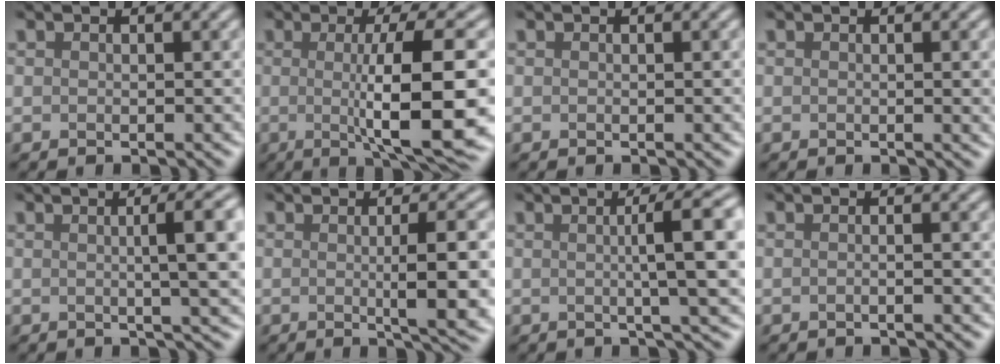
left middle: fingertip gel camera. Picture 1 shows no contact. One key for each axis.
{"total": 11.2, "fx": -0.8, "fy": 2.4, "fz": 10.9, "tx": -0.138, "ty": -0.009, "tz": -0.009}
{"total": 0.6, "fx": 0.0, "fy": 0.2, "fz": 0.6, "tx": -0.004, "ty": 0.001, "tz": -0.002}
{"total": 2.5, "fx": 0.0, "fy": 0.9, "fz": 2.3, "tx": -0.018, "ty": 0.002, "tz": -0.003}
{"total": 6.2, "fx": 0.7, "fy": 1.5, "fz": 6.0, "tx": -0.065, "ty": 0.014, "tz": 0.009}
{"total": 7.1, "fx": -0.3, "fy": 1.5, "fz": 6.9, "tx": -0.092, "ty": -0.003, "tz": 0.000}
{"total": 6.9, "fx": 0.8, "fy": 1.2, "fz": 6.8, "tx": -0.086, "ty": 0.015, "tz": 0.011}
{"total": 1.8, "fx": 0.0, "fy": 0.9, "fz": 1.6, "tx": 0.008, "ty": -0.006, "tz": -0.025}